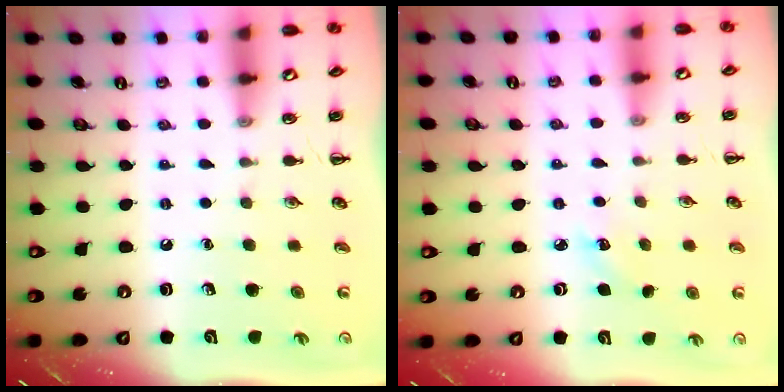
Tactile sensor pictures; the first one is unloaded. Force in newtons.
{"total": 3.7, "press": 3.5, "slide": 1.1}